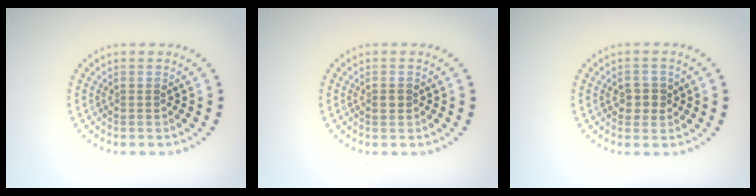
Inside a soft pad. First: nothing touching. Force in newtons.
{"total": 1.2, "press": 1.2, "slide": 0.1}
{"total": 2.1, "press": 2.0, "slide": 0.7}